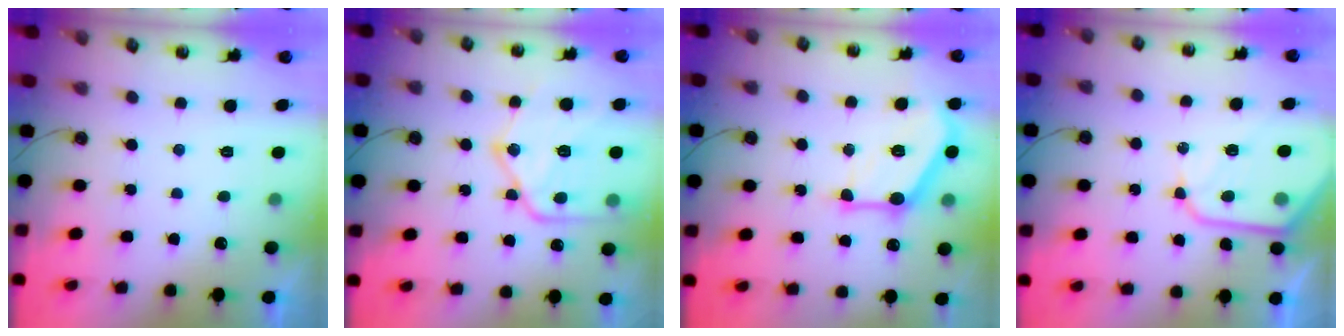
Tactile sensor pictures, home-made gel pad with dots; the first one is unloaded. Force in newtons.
{"total": 20.7, "press": 20.6, "slide": 1.9}
{"total": 14.6, "press": 14.5, "slide": 1.6}
{"total": 12.7, "press": 12.6, "slide": 1.2}